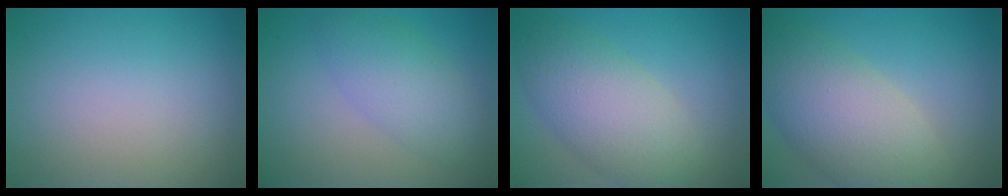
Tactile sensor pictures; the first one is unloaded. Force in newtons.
{"total": 4.0, "press": 4.0, "slide": 0.1}
{"total": 6.6, "press": 6.6, "slide": 0.2}
{"total": 8.0, "press": 8.0, "slide": 0.6}